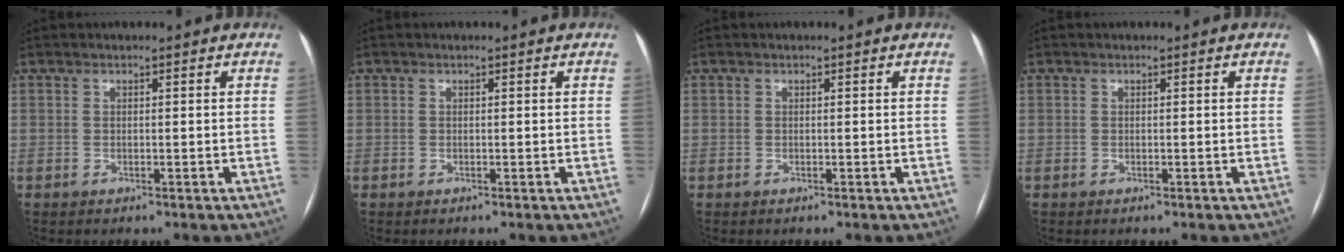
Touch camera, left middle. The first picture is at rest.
{"total": 0.0}
{"total": 0.0}
{"total": 0.0}